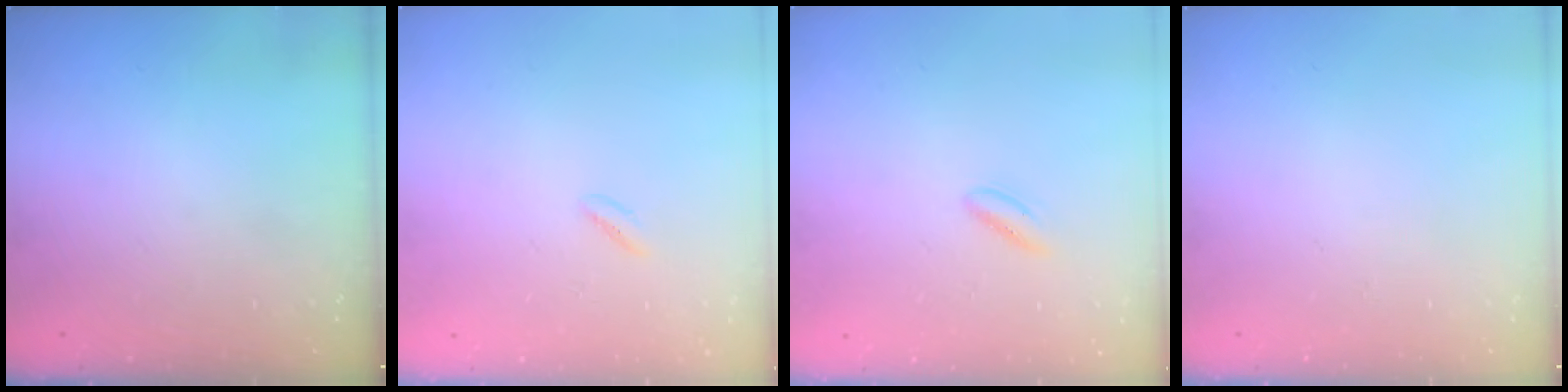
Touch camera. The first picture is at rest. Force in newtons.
{"total": 0.6, "press": 0.3, "slide": 0.6}
{"total": 2.6, "press": 2.5, "slide": 0.8}
{"total": 0.0}